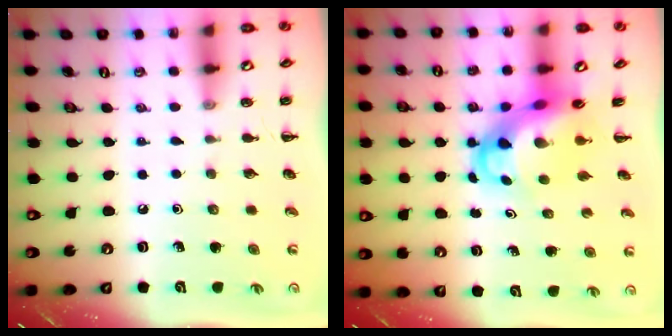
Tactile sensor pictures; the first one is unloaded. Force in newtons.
{"total": 5.7, "press": 5.5, "slide": 1.5}